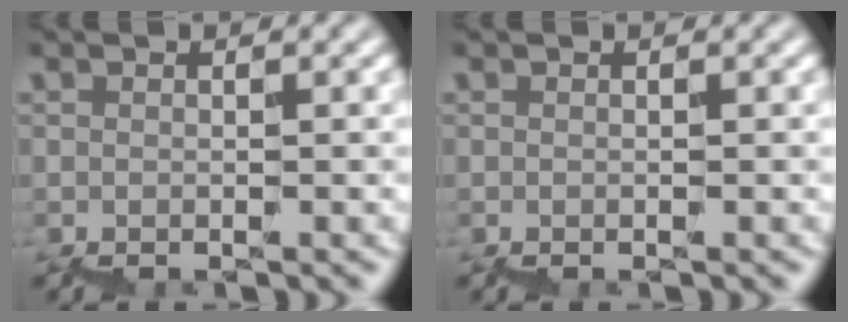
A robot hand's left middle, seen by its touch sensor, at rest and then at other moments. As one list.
[{"total": 0.0}]